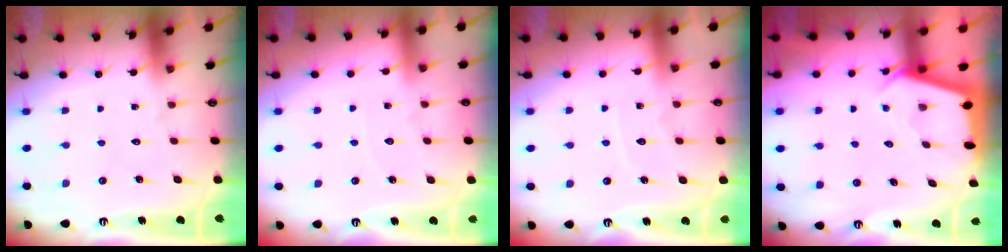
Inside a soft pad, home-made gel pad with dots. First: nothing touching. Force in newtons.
{"total": 2.4, "press": 2.3, "slide": 0.4}
{"total": 5.2, "press": 5.2, "slide": 0.2}
{"total": 2.2, "press": 2.2, "slide": 0.3}